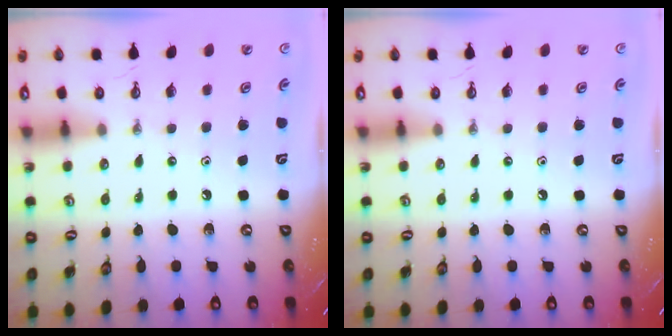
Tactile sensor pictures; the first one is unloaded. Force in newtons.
{"total": 0.0}